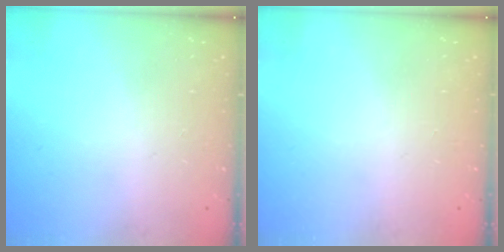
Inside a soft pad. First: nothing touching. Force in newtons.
{"total": 0.0}